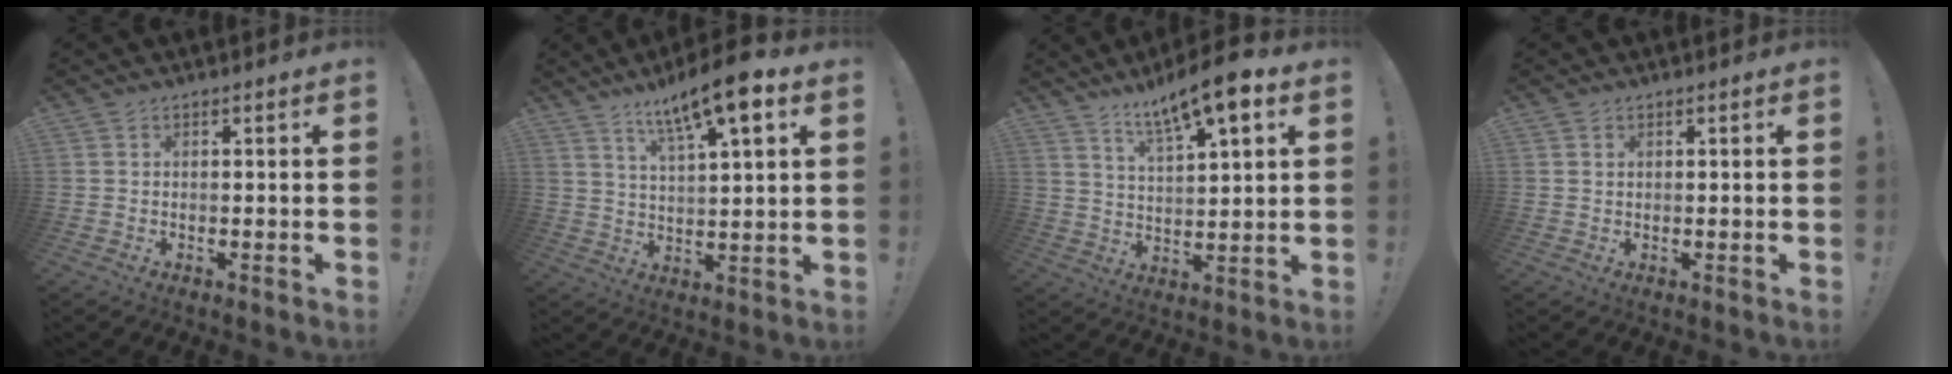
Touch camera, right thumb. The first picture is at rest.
{"total": 12.4, "force": [7.7, 2.3, 9.4], "torque": [-0.154, -0.036, 0.122]}
{"total": 11.7, "force": [7.9, 2.3, 8.3], "torque": [-0.136, -0.042, 0.129]}
{"total": 0.9, "force": [0.6, 0.6, 0.4], "torque": [-0.003, -0.001, 0.010]}